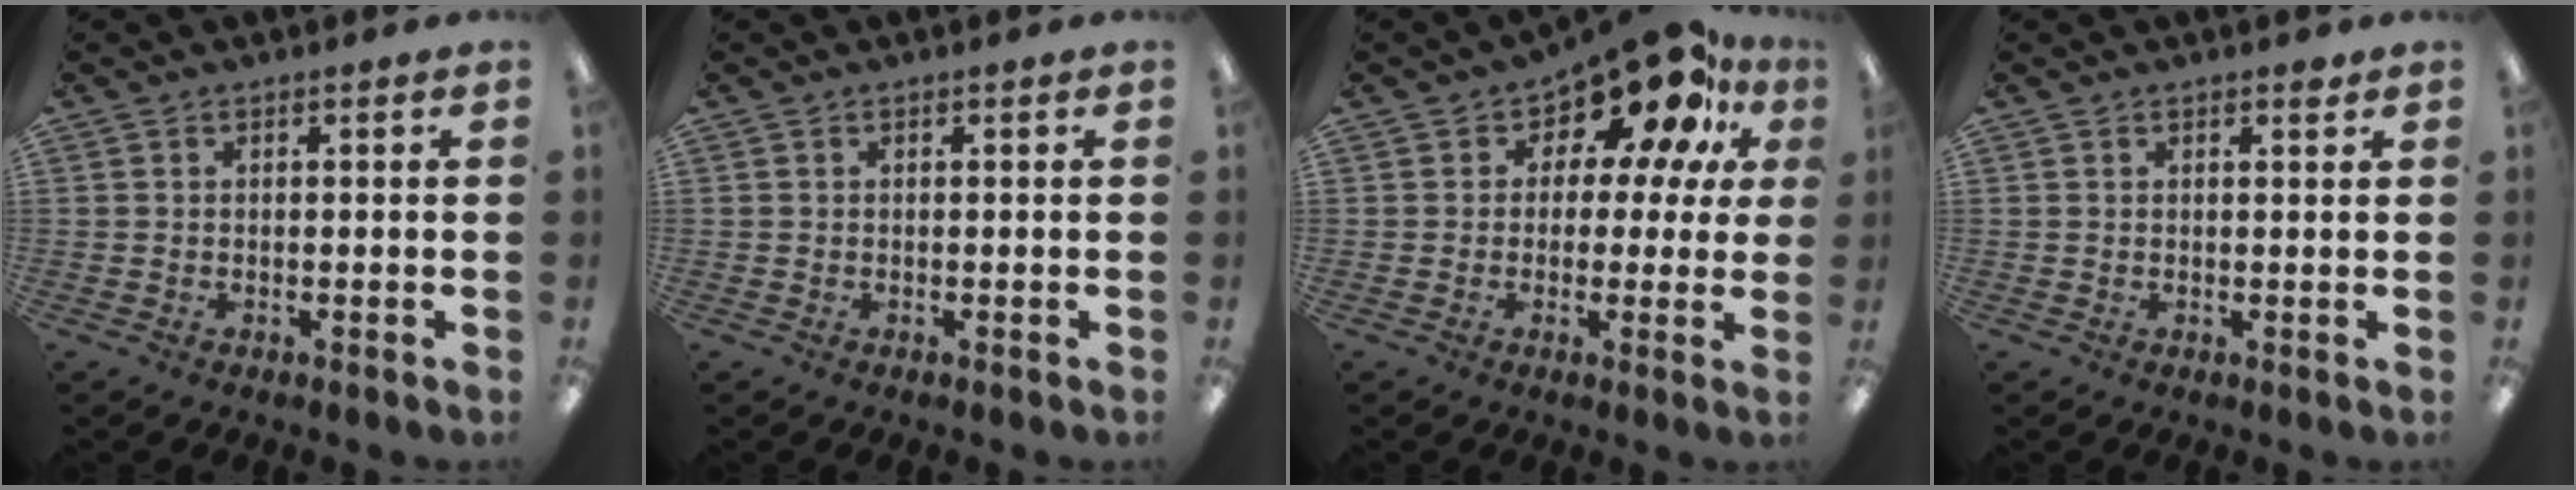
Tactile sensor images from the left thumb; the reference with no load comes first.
{"total": 0.0}
{"total": 13.9, "force": [10.1, 6.1, 7.3], "torque": [-0.127, -0.070, 0.176]}
{"total": 1.7, "force": [1.3, 0.7, 0.8], "torque": [-0.002, -0.005, 0.020]}